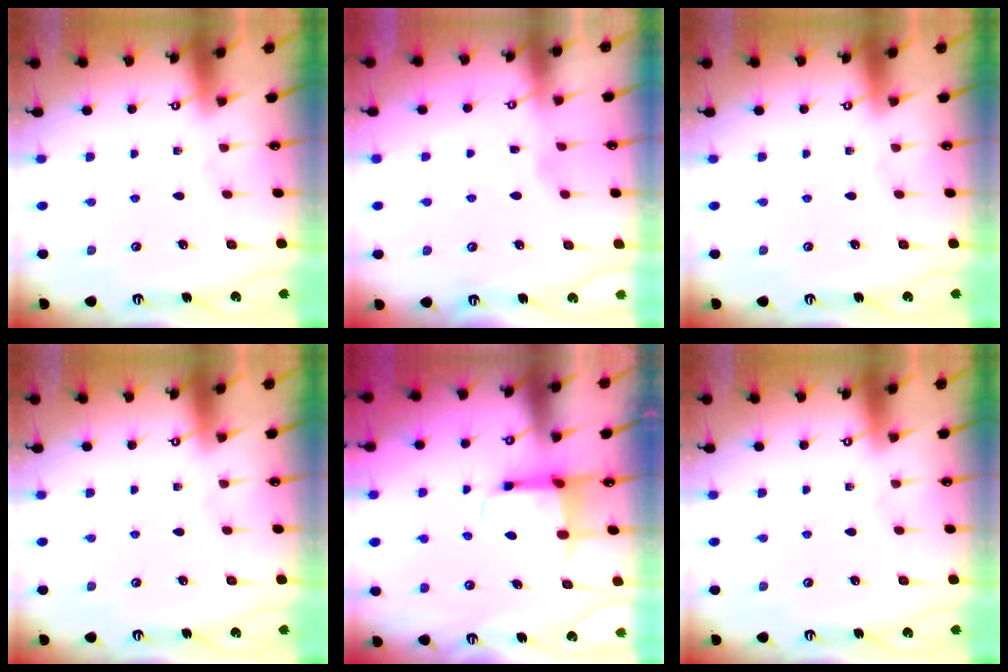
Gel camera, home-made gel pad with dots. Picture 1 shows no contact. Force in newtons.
{"total": 2.2, "press": 2.2, "slide": 0.3}
{"total": 0.0}
{"total": 0.0}
{"total": 4.5, "press": 4.4, "slide": 1.2}
{"total": 0.0}